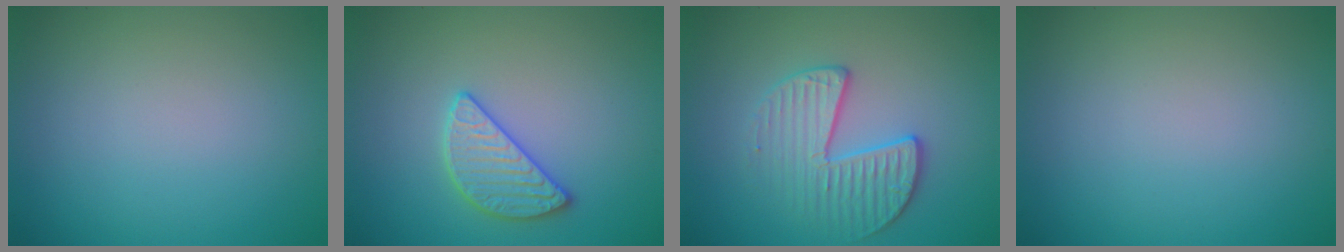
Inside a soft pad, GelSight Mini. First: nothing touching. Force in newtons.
{"total": 2.8, "press": 2.8, "slide": 0.1}
{"total": 3.4, "press": 3.2, "slide": 1.1}
{"total": 0.0}